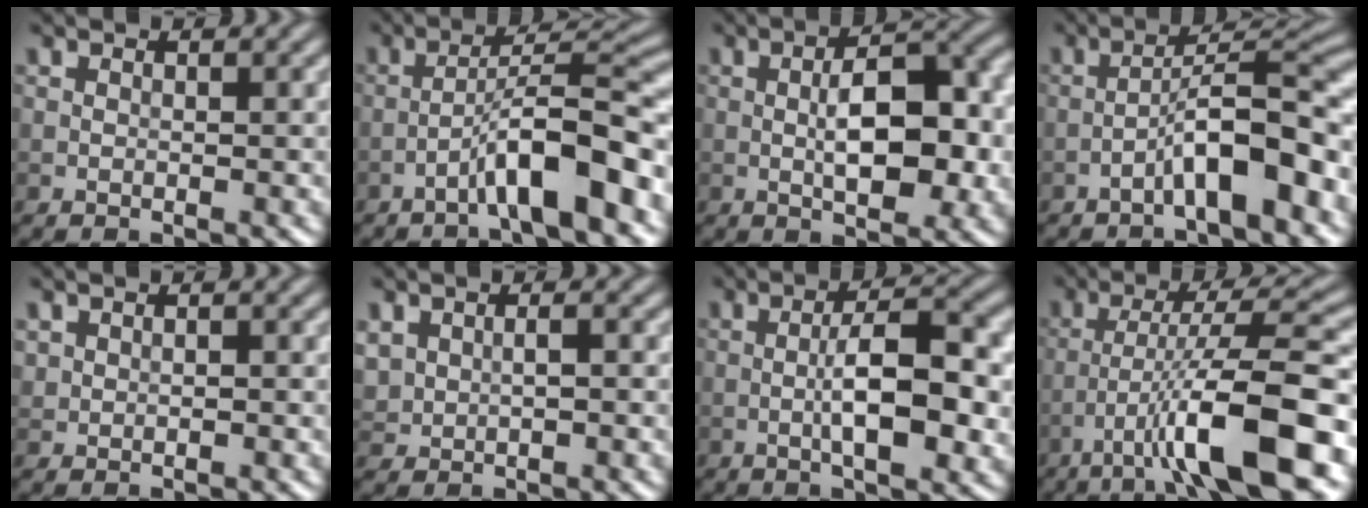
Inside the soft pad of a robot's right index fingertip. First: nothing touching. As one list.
[{"total": 7.5, "force": [-3.7, 0.9, 6.4], "torque": [-0.103, 0.031, -0.061]}, {"total": 7.6, "force": [-0.7, 3.1, 6.8], "torque": [-0.104, 0.006, -0.013]}, {"total": 7.1, "force": [-3.4, 1.2, 6.1], "torque": [-0.099, 0.030, -0.056]}, {"total": 0.8, "force": [0.2, 0.6, 0.4], "torque": [-0.007, -0.003, 0.007]}, {"total": 2.3, "force": [0.3, 1.6, 1.6], "torque": [-0.037, 0.001, 0.011]}, {"total": 7.3, "force": [-1.1, 2.2, 6.8], "torque": [-0.113, 0.007, -0.020]}, {"total": 10.0, "force": [-4.7, 1.3, 8.7], "torque": [-0.143, 0.018, -0.075]}]